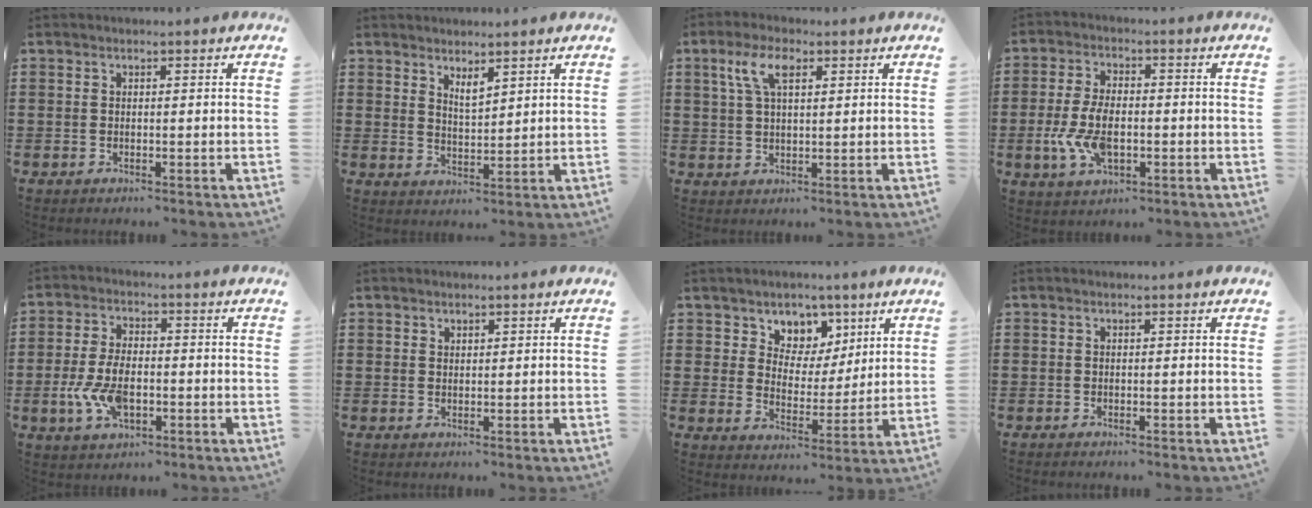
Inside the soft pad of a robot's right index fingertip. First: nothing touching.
{"total": 2.8, "force": [2.4, 0.8, 1.1], "torque": [-0.027, 0.001, 0.045]}
{"total": 5.6, "force": [2.6, 2.1, 4.5], "torque": [-0.100, 0.011, 0.043]}
{"total": 7.5, "force": [-1.6, 3.8, 6.2], "torque": [-0.140, 0.000, -0.034]}
{"total": 7.3, "force": [-1.9, 3.7, 5.9], "torque": [-0.135, -0.001, -0.038]}
{"total": 0.8, "force": [0.7, 0.4, 0.0], "torque": [-0.002, 0.001, 0.015]}
{"total": 6.3, "force": [4.2, 4.8, -0.2], "torque": [-0.034, -0.026, 0.072]}
{"total": 0.0}